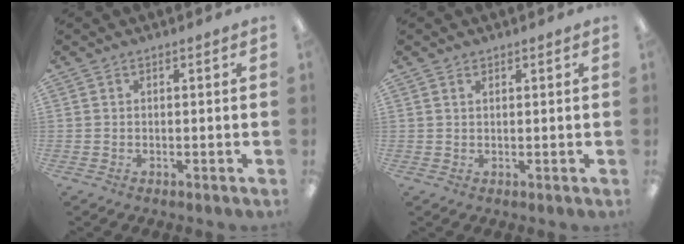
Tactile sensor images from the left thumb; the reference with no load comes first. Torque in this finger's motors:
{"motor_torque": [-0.11, -0.11, -0.46, 0.22, 0.05]}